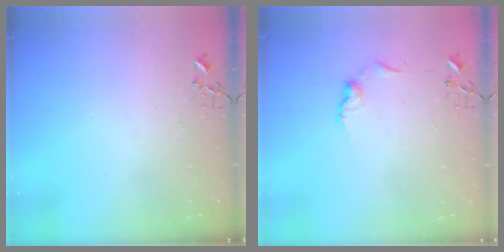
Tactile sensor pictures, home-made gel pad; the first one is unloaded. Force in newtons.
{"total": 7.8, "press": 7.8, "slide": 0.4}